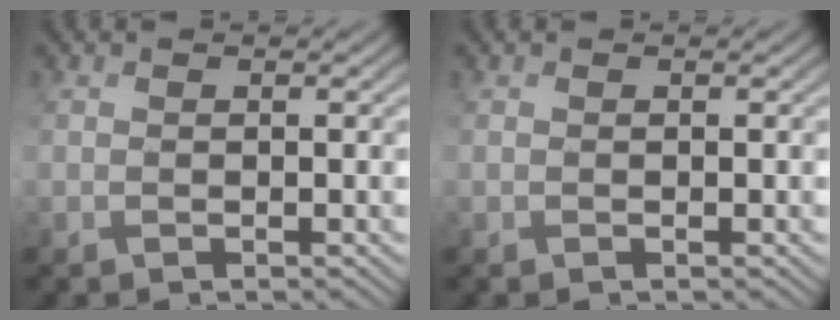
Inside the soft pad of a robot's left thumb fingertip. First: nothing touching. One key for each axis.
{"total": 0.0}